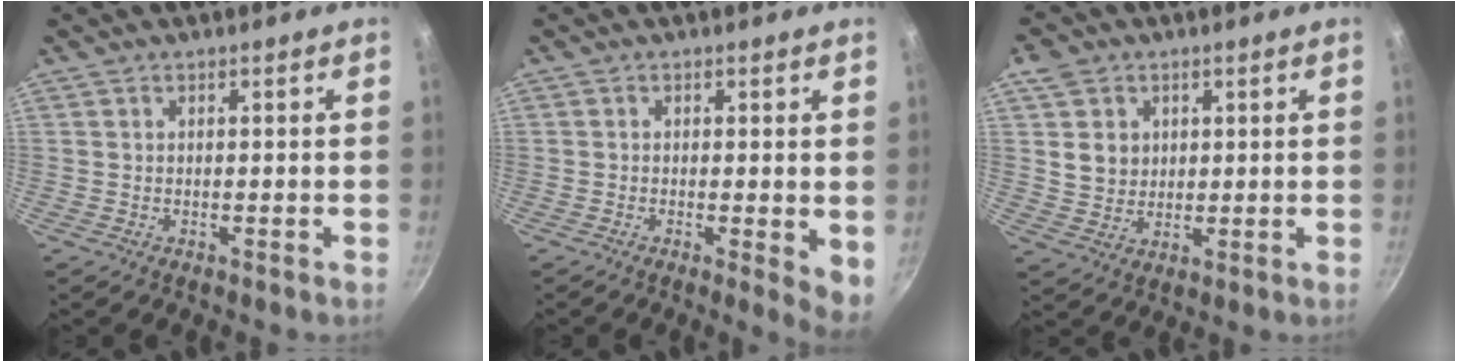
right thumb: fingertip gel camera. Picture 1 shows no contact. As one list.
[{"total": 4.5, "force": [-0.5, 1.3, 4.3], "torque": [-0.054, -0.011, -0.007]}, {"total": 6.6, "force": [1.9, 5.8, 2.7], "torque": [-0.020, -0.008, 0.036]}]